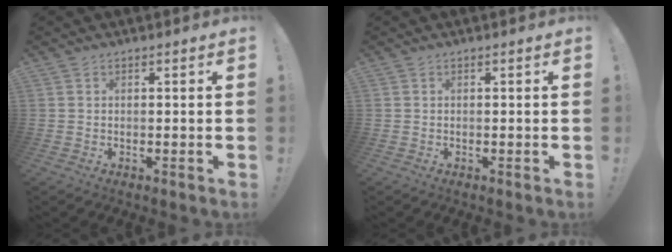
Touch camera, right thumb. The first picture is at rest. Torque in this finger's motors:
{"motor_torque": [0.00, 0.00, 0.00, -0.01, 0.00]}